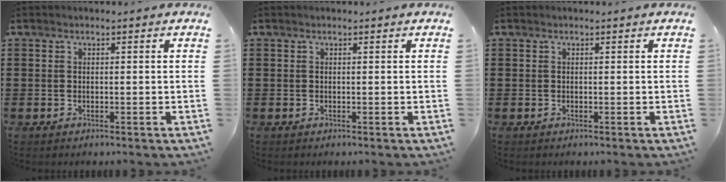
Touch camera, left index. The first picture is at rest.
{"total": 0.0}
{"total": 0.0}